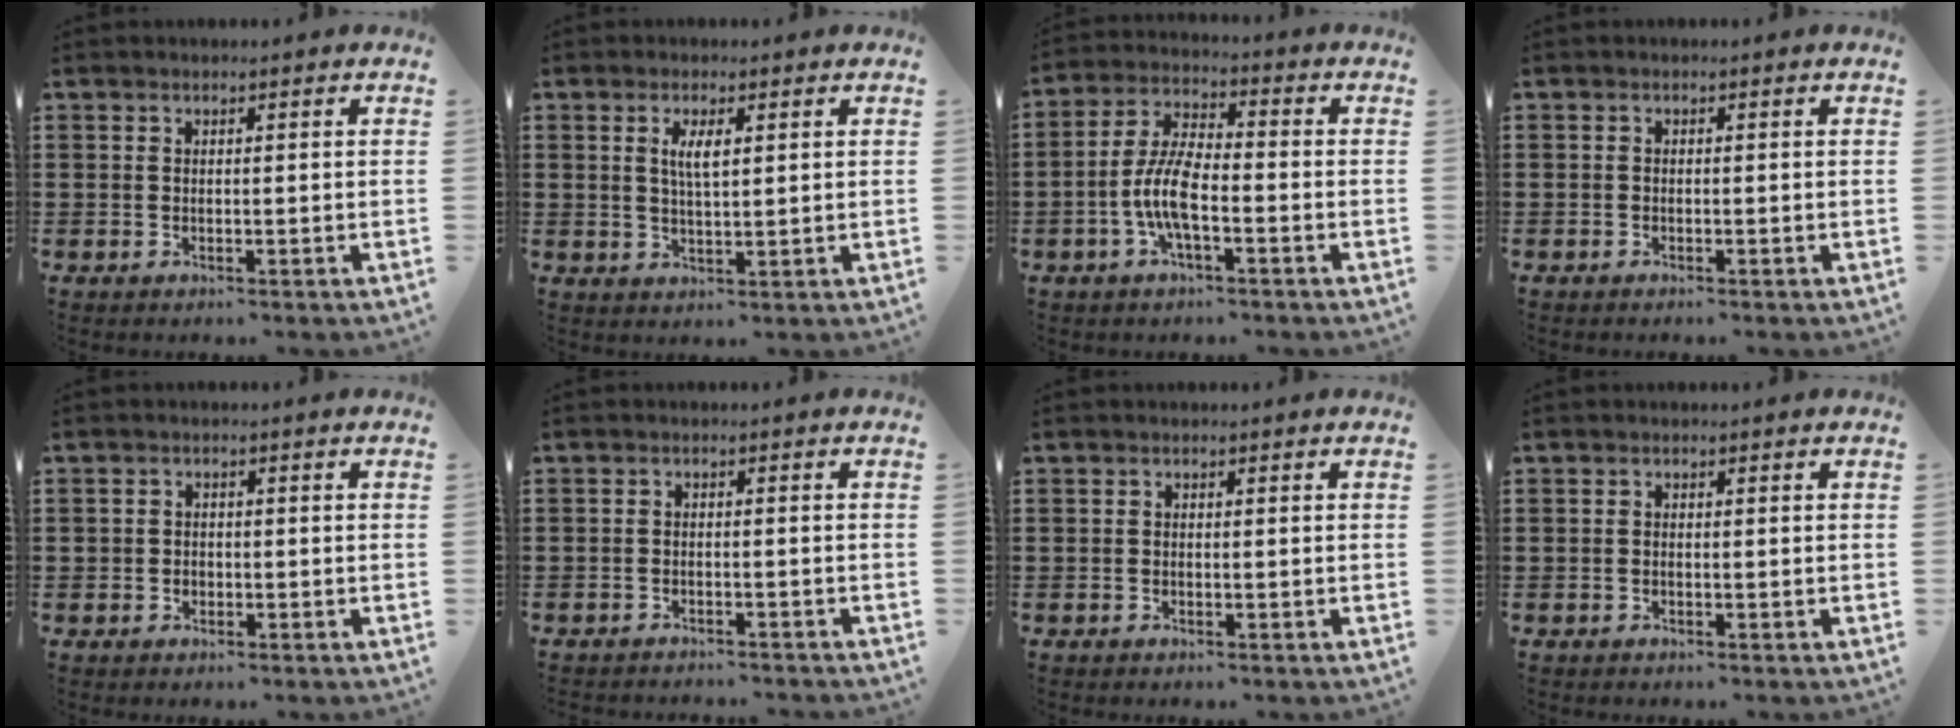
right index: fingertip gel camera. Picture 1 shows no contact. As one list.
[{"total": 3.4, "force": [1.1, 0.9, 3.1], "torque": [-0.064, 0.005, 0.017]}, {"total": 7.2, "force": [-2.2, 2.3, 6.4], "torque": [-0.158, -0.015, -0.050]}, {"total": 0.0}, {"total": 1.1, "force": [-0.3, 1.0, 0.2], "torque": [-0.006, 0.002, -0.008]}, {"total": 1.2, "force": [-1.2, 0.1, 0.0], "torque": [-0.004, 0.003, -0.025]}, {"total": 0.0}, {"total": 0.0}]